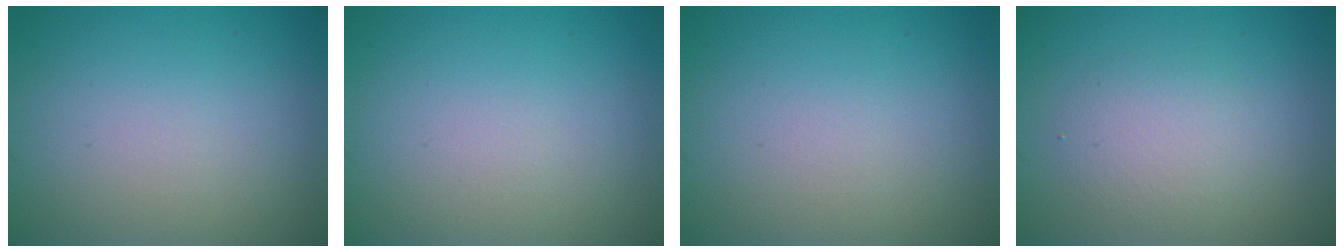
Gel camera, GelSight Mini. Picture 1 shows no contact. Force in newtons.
{"total": 0.0}
{"total": 0.0}
{"total": 2.6, "press": 2.6, "slide": 0.2}